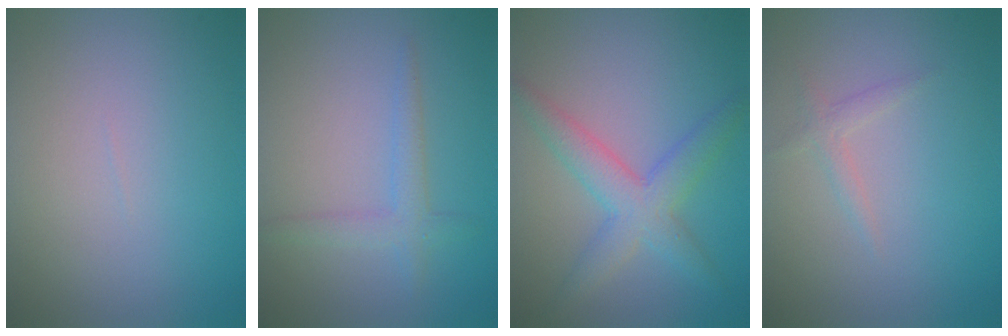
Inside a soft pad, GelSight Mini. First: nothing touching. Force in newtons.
{"total": 2.1, "press": 2.1, "slide": 0.0}
{"total": 4.3, "press": 4.3, "slide": 0.1}
{"total": 1.2, "press": 1.2, "slide": 0.1}